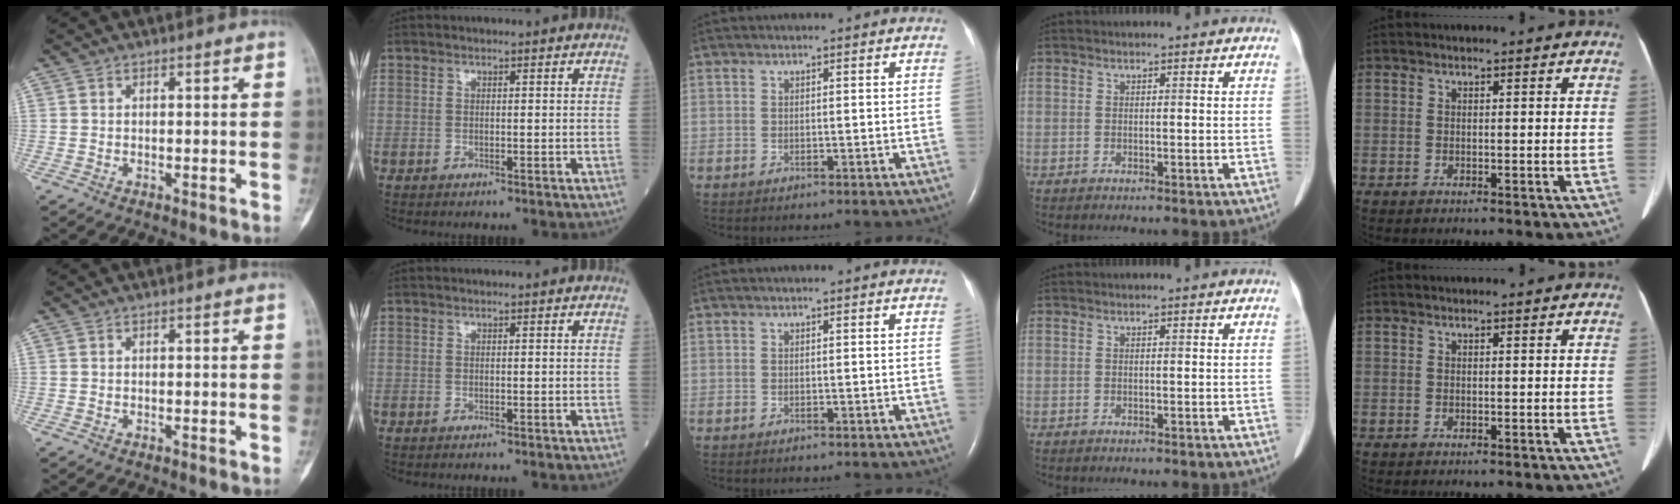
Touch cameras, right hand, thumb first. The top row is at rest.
{}